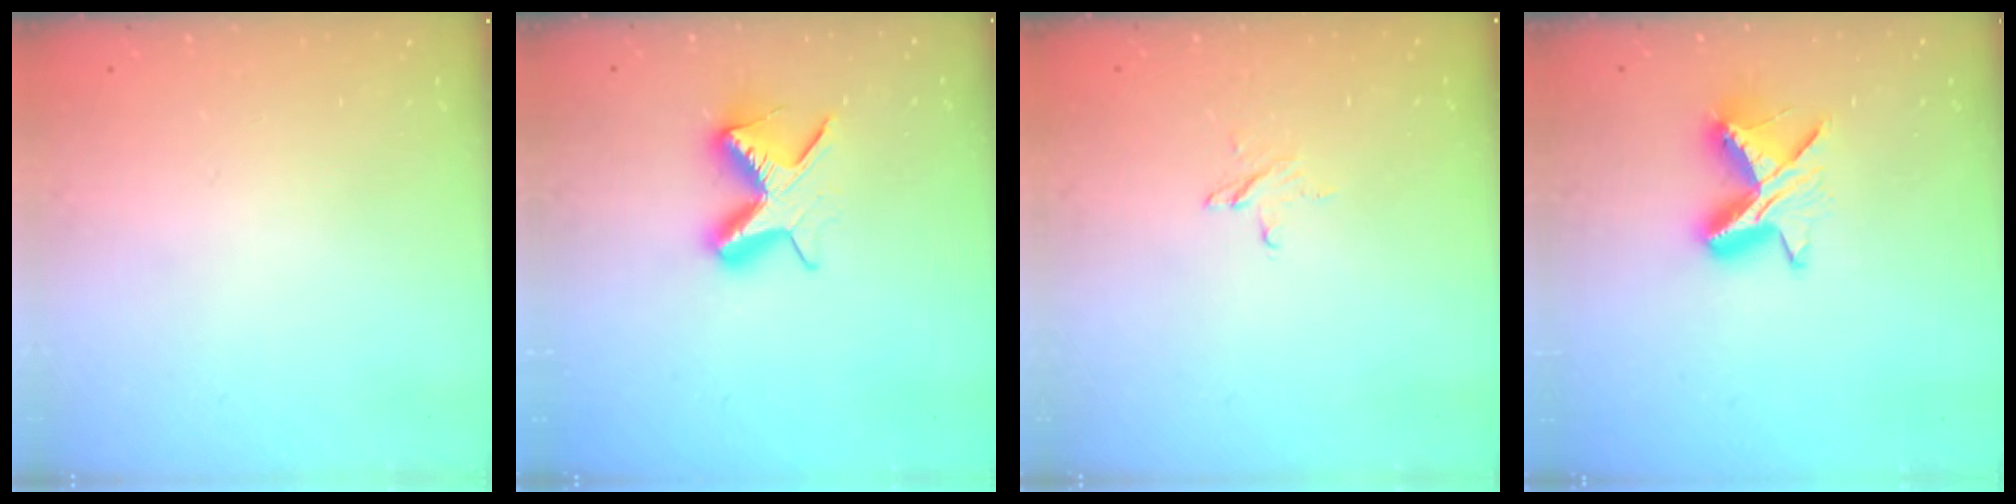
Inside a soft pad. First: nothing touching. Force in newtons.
{"total": 10.6, "press": 10.6, "slide": 0.3}
{"total": 3.9, "press": 3.8, "slide": 0.3}
{"total": 10.4, "press": 10.4, "slide": 0.8}